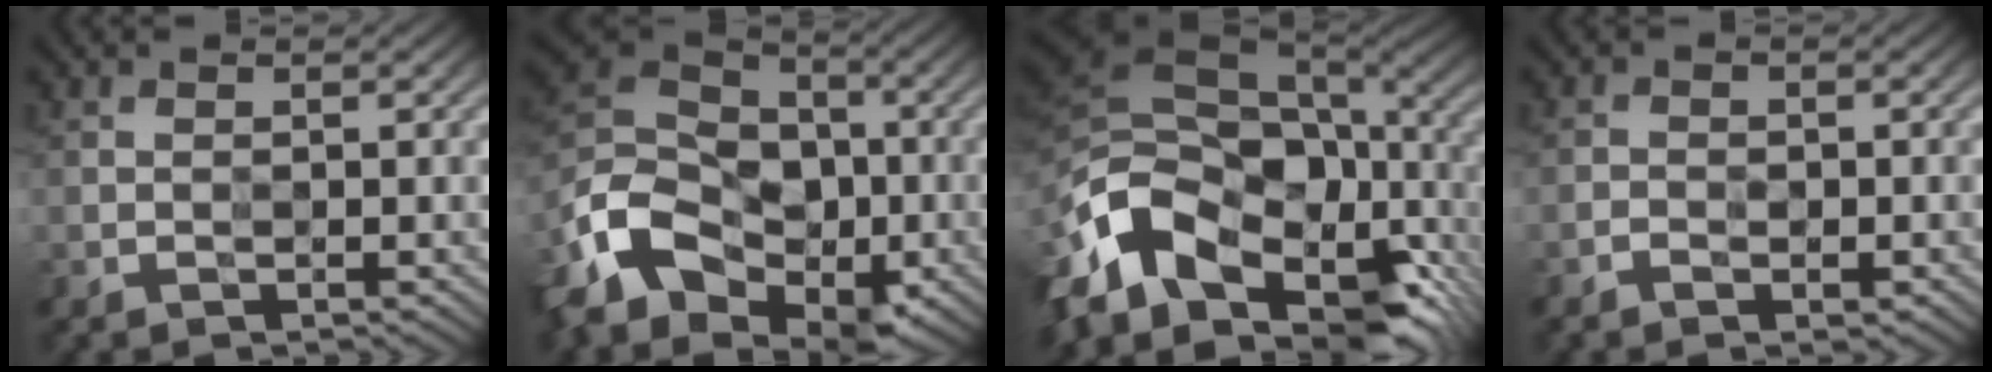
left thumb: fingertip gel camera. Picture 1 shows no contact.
{"total": 13.9, "force": [-6.4, 9.6, 7.7], "torque": [-0.196, -0.015, -0.140]}
{"total": 19.3, "force": [-5.0, 11.8, 14.4], "torque": [-0.327, -0.041, -0.068]}
{"total": 1.3, "force": [-0.8, 0.8, 0.7], "torque": [-0.011, -0.001, -0.018]}